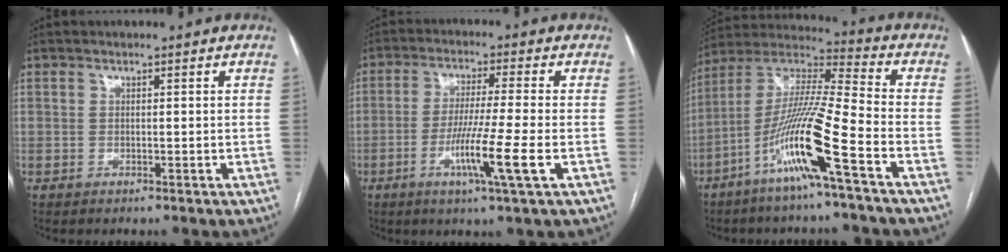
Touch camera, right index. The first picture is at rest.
{"total": 9.2, "force": [-3.1, -1.2, 8.6], "torque": [-0.161, -0.022, -0.059]}
{"total": 15.1, "force": [-7.0, -1.0, 13.3], "torque": [-0.268, -0.010, -0.141]}